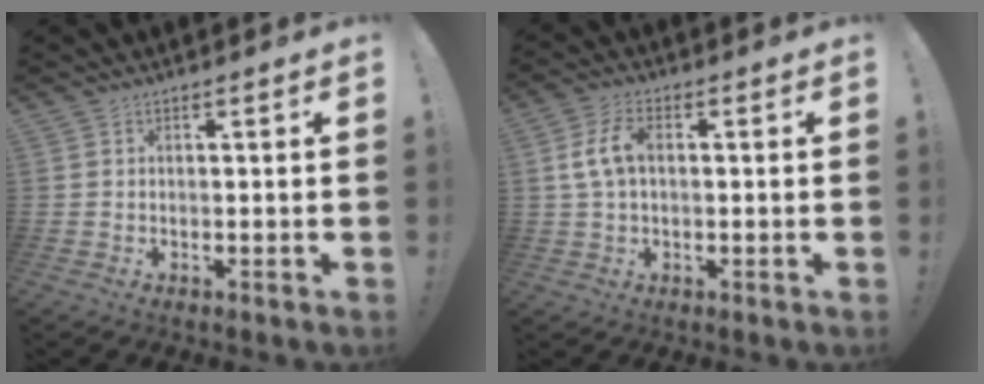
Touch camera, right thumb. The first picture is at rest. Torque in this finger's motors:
{"motor_torque": [0.47, 0.45, 0.08, -0.01, 0.01]}